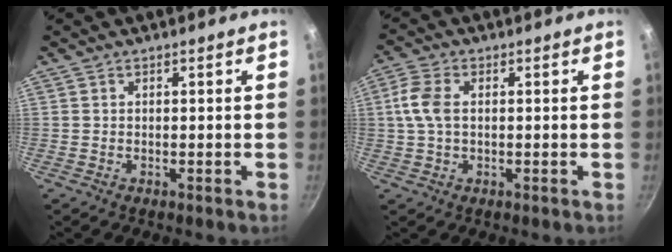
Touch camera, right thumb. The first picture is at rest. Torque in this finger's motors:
{"motor_torque": [0.01, 0.25, 1.02, -0.06, 0.09]}